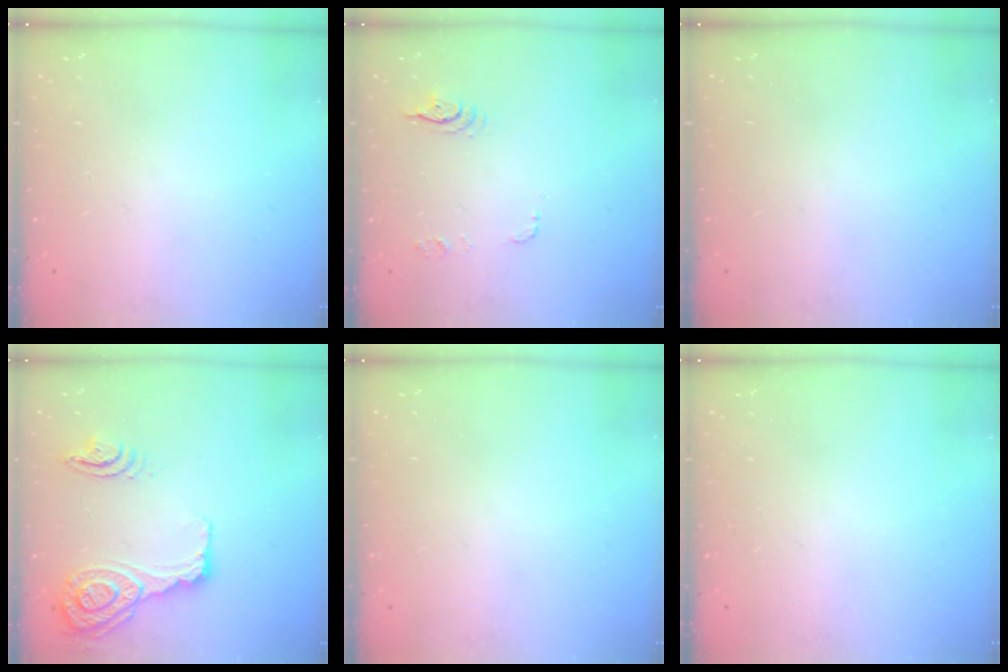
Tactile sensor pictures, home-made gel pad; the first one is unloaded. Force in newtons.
{"total": 6.0, "press": 6.0, "slide": 0.4}
{"total": 0.0}
{"total": 17.9, "press": 17.6, "slide": 3.7}
{"total": 0.0}
{"total": 0.0}